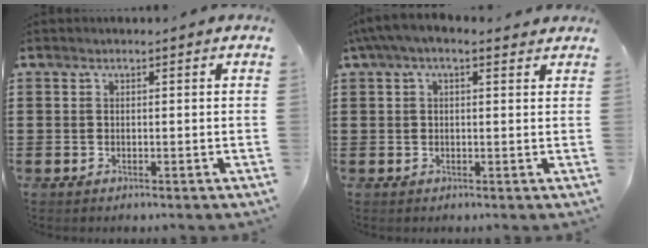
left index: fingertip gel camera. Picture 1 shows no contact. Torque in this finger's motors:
{"motor_torque": [2.14, 0.00, 0.74, 0.21]}